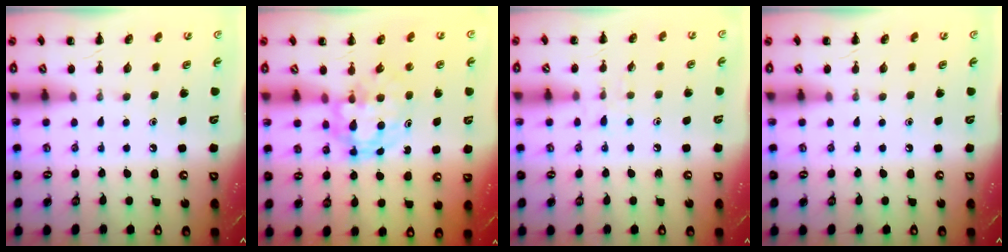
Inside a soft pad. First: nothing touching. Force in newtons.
{"total": 5.3, "press": 5.1, "slide": 1.2}
{"total": 6.3, "press": 5.7, "slide": 2.7}
{"total": 0.0}